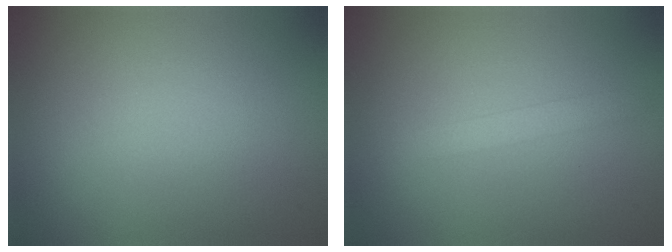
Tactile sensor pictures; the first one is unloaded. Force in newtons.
{"total": 1.4, "press": 1.4, "slide": 0.0}